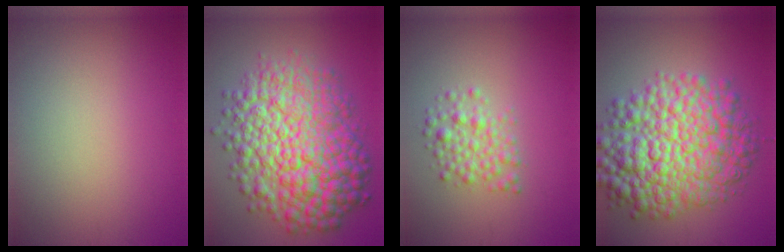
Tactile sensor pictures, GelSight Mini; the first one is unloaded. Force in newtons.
{"total": 12.7, "press": 12.7, "slide": 0.1}
{"total": 2.7, "press": 2.7, "slide": 0.1}
{"total": 11.6, "press": 11.6, "slide": 0.2}